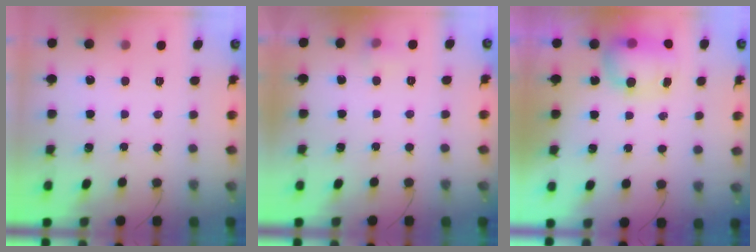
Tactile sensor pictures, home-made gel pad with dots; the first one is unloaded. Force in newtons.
{"total": 8.2, "press": 4.1, "slide": 7.1}
{"total": 8.3, "press": 8.2, "slide": 1.5}